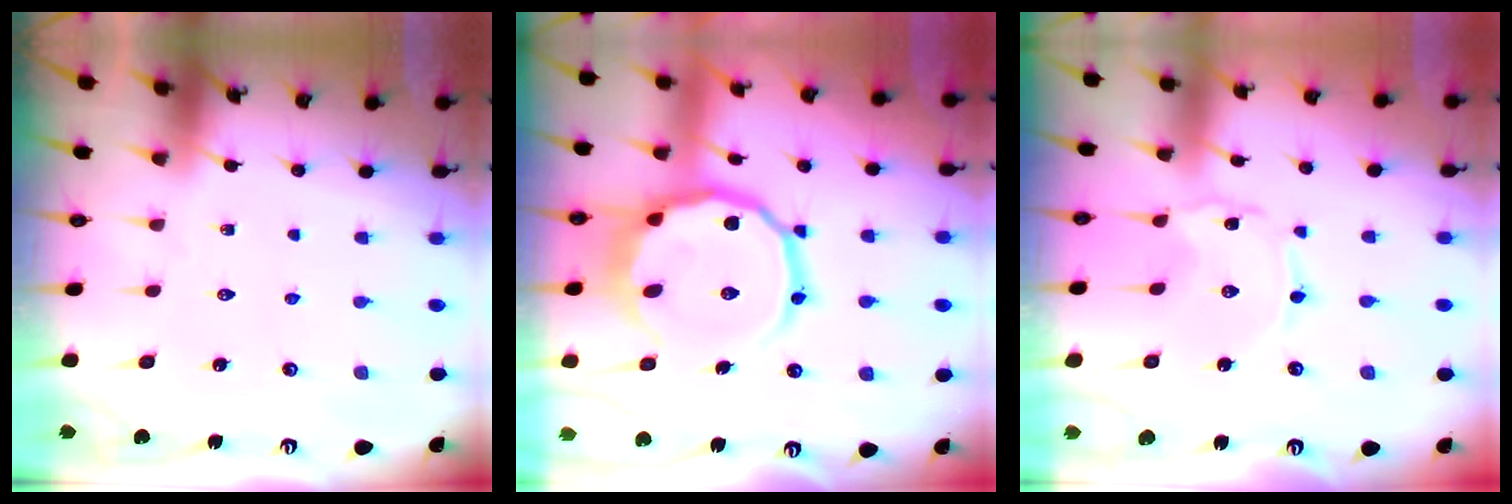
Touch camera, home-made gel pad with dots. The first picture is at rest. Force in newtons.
{"total": 15.4, "press": 15.3, "slide": 2.2}
{"total": 1.2, "press": 1.2, "slide": 0.1}